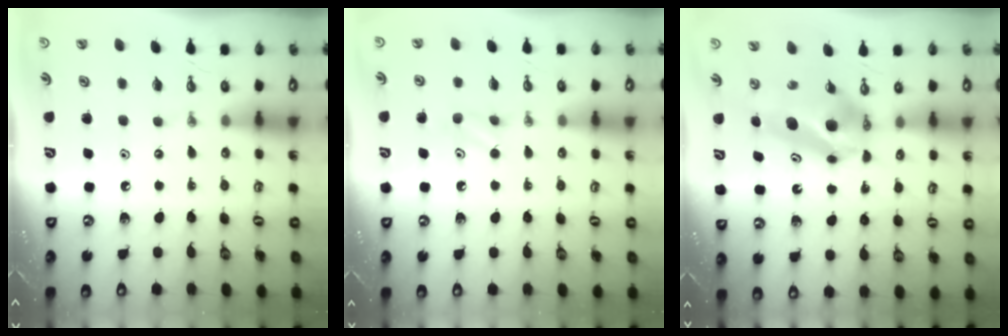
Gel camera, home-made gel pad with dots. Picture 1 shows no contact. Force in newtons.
{"total": 4.0, "press": 4.0, "slide": 0.4}
{"total": 9.2, "press": 6.9, "slide": 6.0}